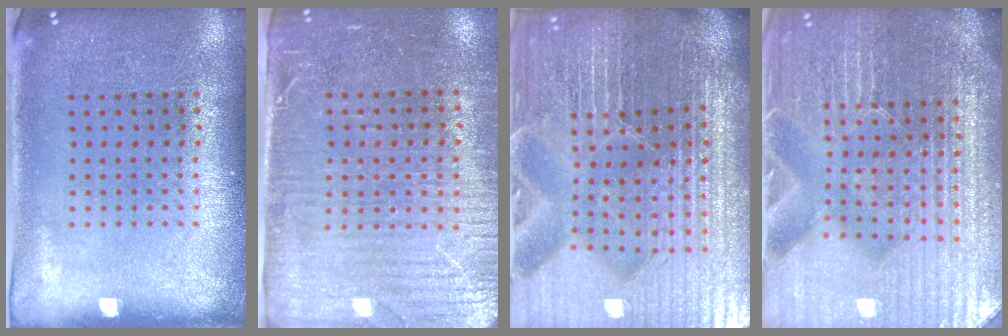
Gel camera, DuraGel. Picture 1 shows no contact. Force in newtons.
{"total": 3.6, "press": 3.1, "slide": 1.7}
{"total": 6.7, "press": 5.9, "slide": 3.2}
{"total": 5.7, "press": 5.2, "slide": 2.3}